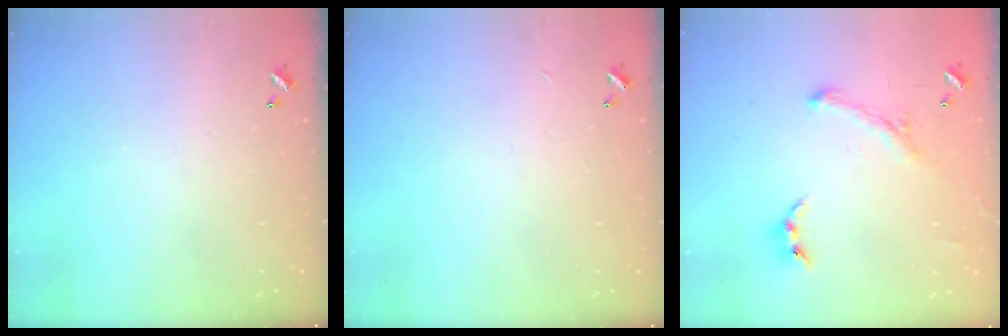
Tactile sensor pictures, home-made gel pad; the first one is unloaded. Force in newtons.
{"total": 0.9, "press": 0.9, "slide": 0.2}
{"total": 0.6, "press": 0.6, "slide": 0.1}